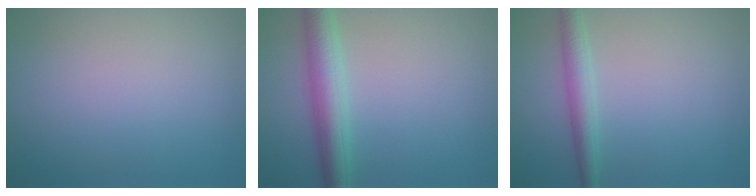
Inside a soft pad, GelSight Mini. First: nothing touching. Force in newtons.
{"total": 4.5, "press": 4.5, "slide": 0.1}
{"total": 2.6, "press": 2.6, "slide": 0.0}